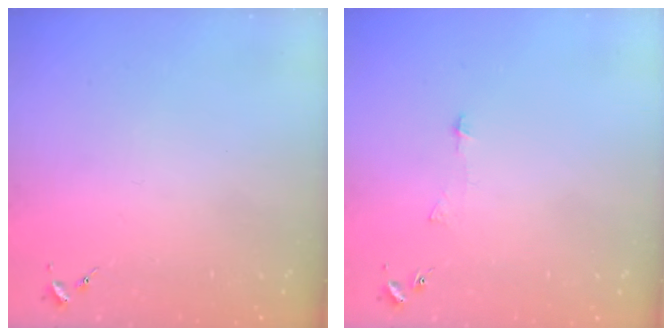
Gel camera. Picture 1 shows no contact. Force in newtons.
{"total": 4.0, "press": 4.0, "slide": 0.4}